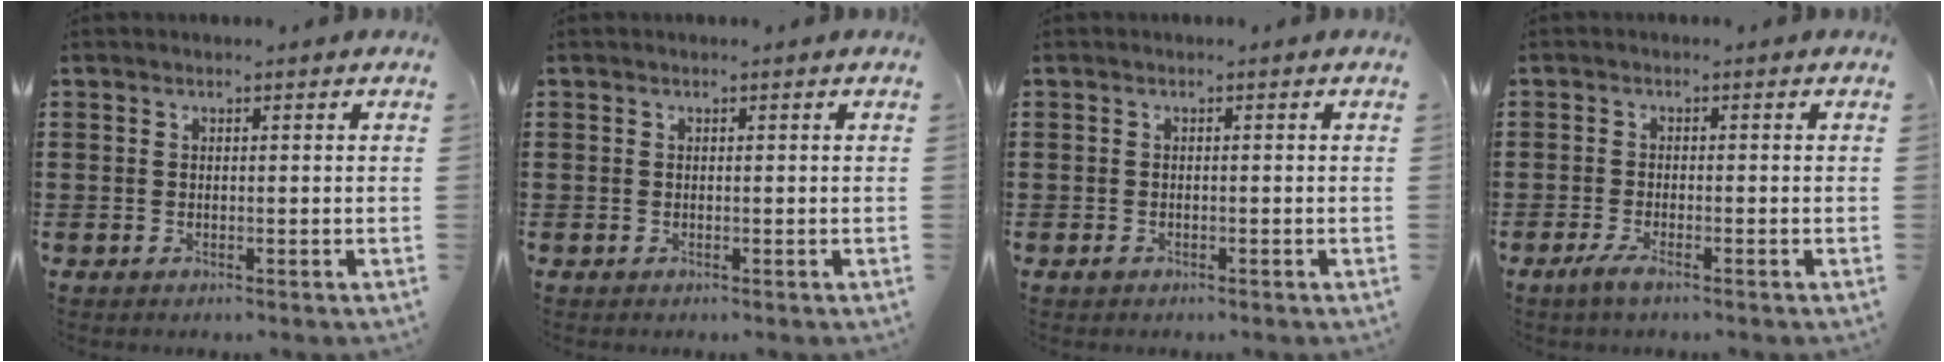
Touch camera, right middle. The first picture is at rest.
{"total": 0.0}
{"total": 0.6, "force": [-0.4, 0.4, 0.3], "torque": [-0.008, -0.001, -0.009]}
{"total": 2.0, "force": [-1.2, 0.3, 1.6], "torque": [-0.034, -0.004, -0.024]}